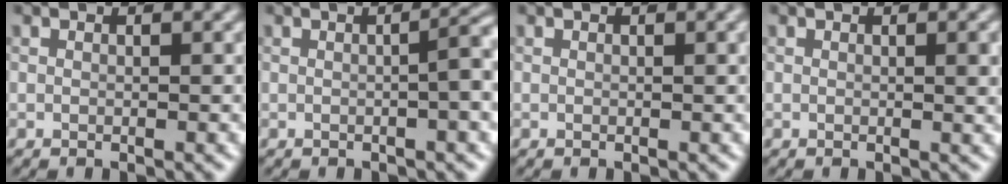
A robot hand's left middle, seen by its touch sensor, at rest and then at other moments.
{"total": 4.1, "force": [0.0, 1.2, 3.9], "torque": [-0.042, 0.017, -0.005]}
{"total": 0.7, "force": [0.2, 0.1, 0.7], "torque": [-0.009, 0.003, 0.001]}
{"total": 1.8, "force": [0.3, 0.4, 1.7], "torque": [-0.019, 0.001, 0.002]}